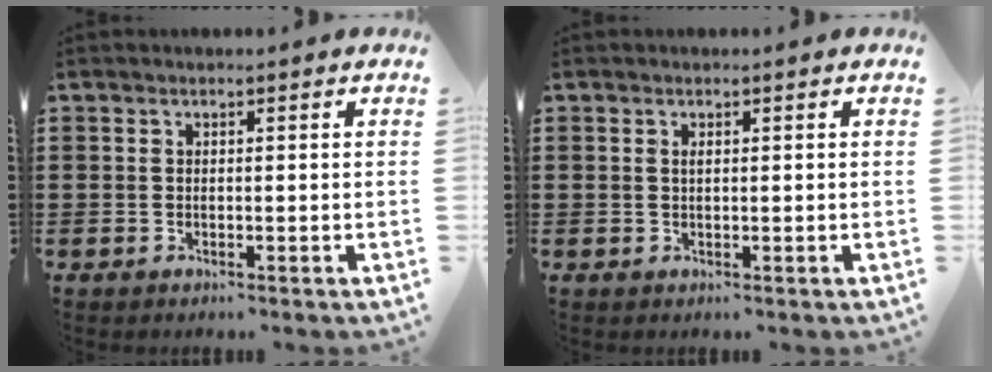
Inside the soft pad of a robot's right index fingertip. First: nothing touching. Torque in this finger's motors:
{"motor_torque": [0.46, 0.39, 0.02, 0.03]}